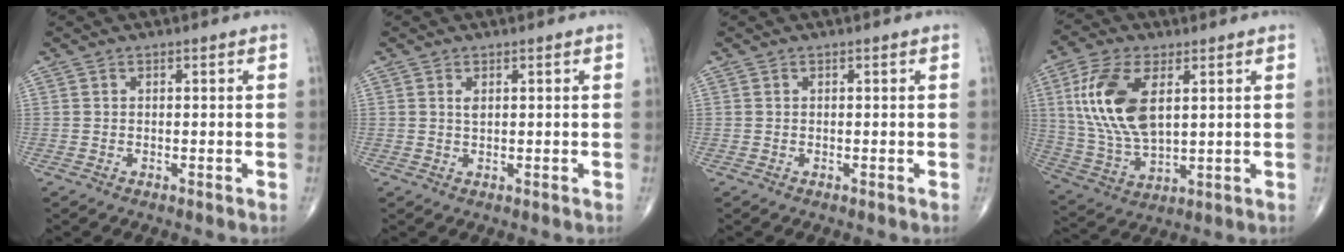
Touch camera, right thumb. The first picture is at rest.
{"total": 1.1, "force": [0.4, 0.5, 0.9], "torque": [-0.013, -0.001, 0.008]}
{"total": 0.0}
{"total": 15.6, "force": [4.2, 7.9, 12.8], "torque": [-0.260, -0.012, 0.088]}